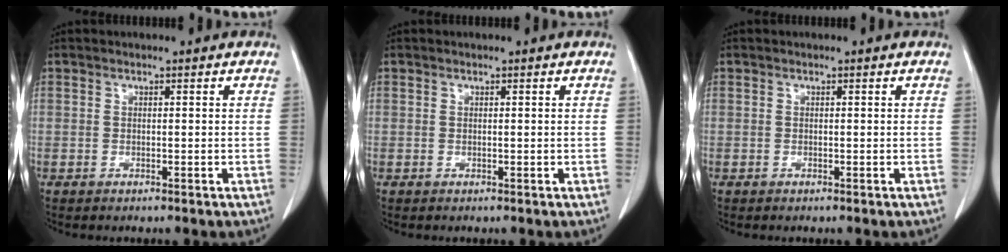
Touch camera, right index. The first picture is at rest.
{"total": 0.0}
{"total": 0.0}